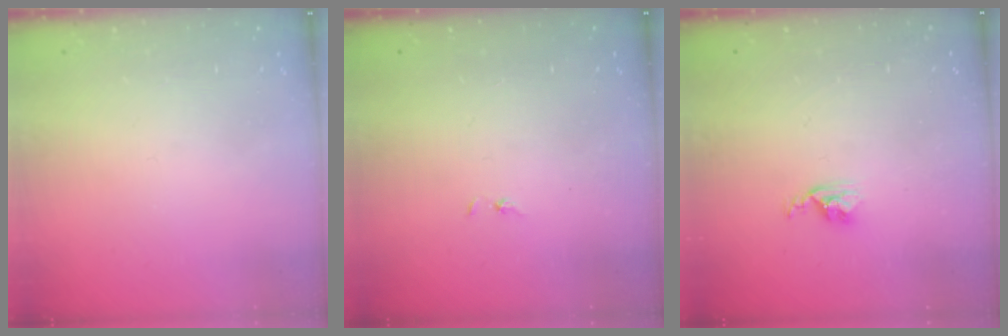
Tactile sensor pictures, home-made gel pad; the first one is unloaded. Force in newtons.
{"total": 0.7, "press": 0.7, "slide": 0.1}
{"total": 2.9, "press": 2.9, "slide": 0.4}